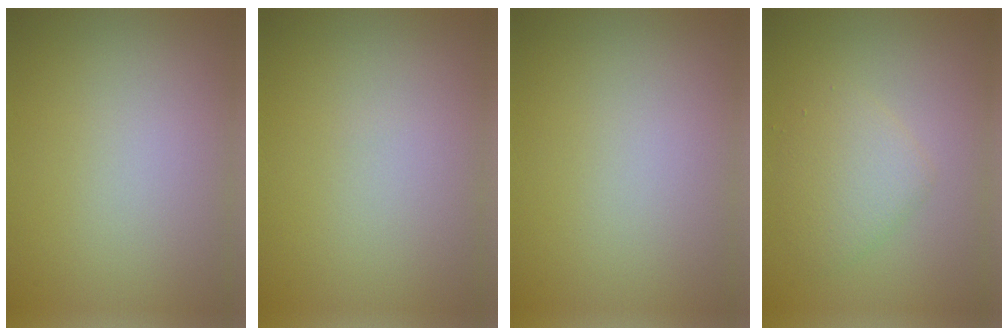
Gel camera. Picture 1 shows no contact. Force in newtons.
{"total": 0.0}
{"total": 0.0}
{"total": 2.9, "press": 2.9, "slide": 0.0}